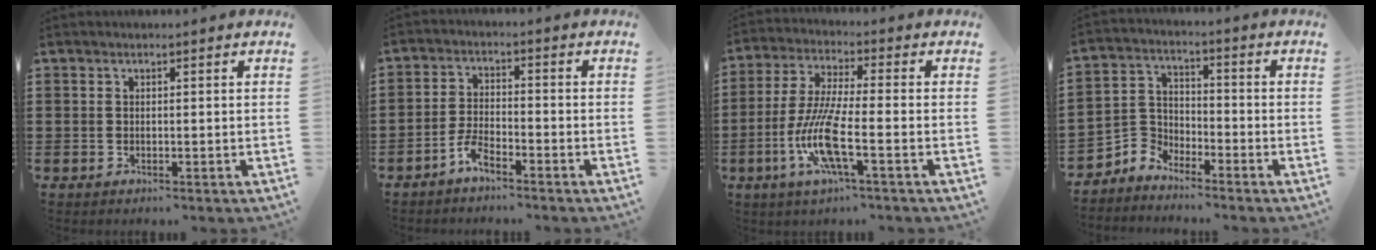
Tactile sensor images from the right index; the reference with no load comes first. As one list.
[{"total": 3.8, "force": [-3.0, 0.9, 2.0], "torque": [-0.052, 0.004, -0.063]}, {"total": 10.2, "force": [-3.9, 1.9, 9.3], "torque": [-0.214, -0.018, -0.081]}, {"total": 3.9, "force": [-3.5, 1.8, 0.0], "torque": [-0.027, -0.008, -0.080]}]